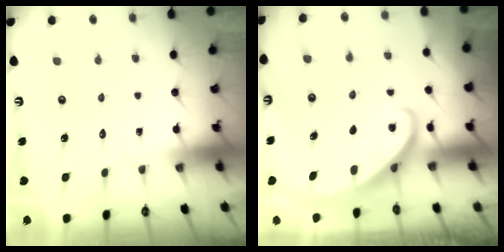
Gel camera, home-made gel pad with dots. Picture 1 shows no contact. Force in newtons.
{"total": 2.9, "press": 2.9, "slide": 0.1}